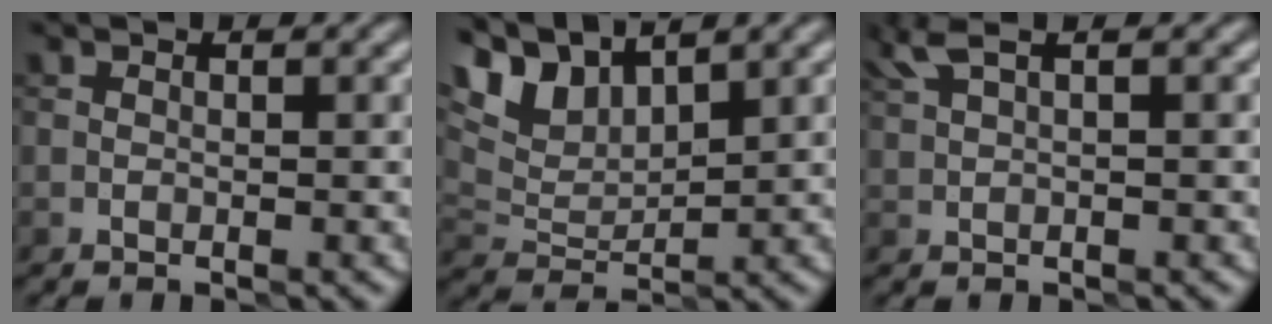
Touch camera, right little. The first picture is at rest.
{"total": 6.2, "force": [4.7, 2.2, 3.3], "torque": [-0.081, 0.010, 0.090]}
{"total": 2.6, "force": [1.7, 0.4, 1.9], "torque": [-0.051, 0.012, 0.040]}